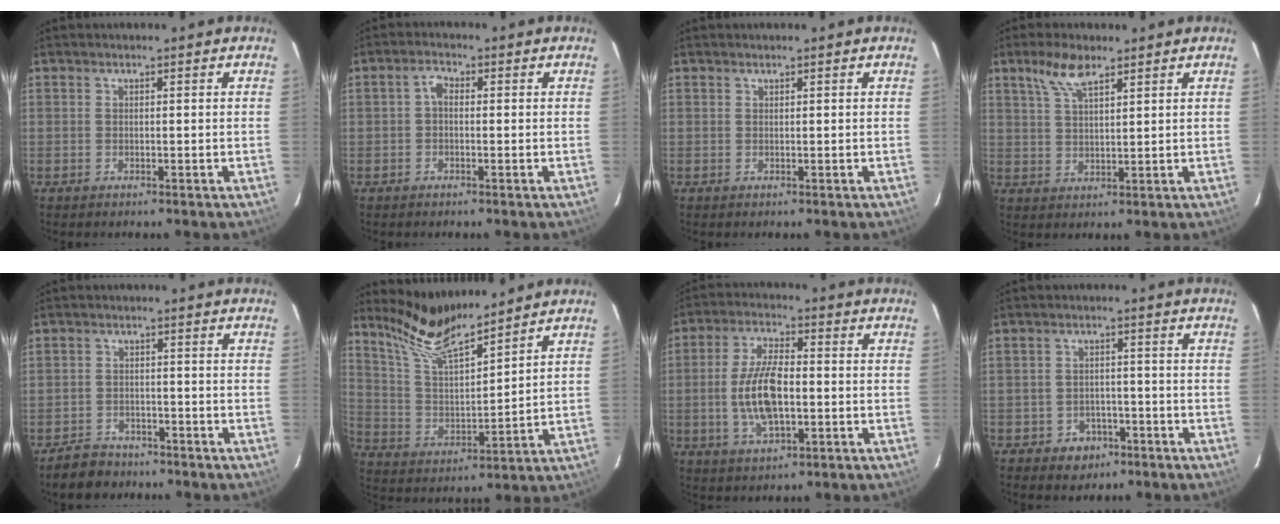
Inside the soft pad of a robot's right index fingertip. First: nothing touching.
{"total": 1.9, "force": [-0.3, 1.3, 1.4], "torque": [-0.029, 0.010, -0.008]}
{"total": 0.0}
{"total": 6.0, "force": [4.0, 2.2, 3.9], "torque": [-0.076, 0.011, 0.081]}
{"total": 5.3, "force": [-4.2, 3.2, 0.6], "torque": [-0.031, 0.017, -0.066]}
{"total": 12.0, "force": [10.6, 1.6, 5.5], "torque": [-0.109, -0.007, 0.208]}
{"total": 11.0, "force": [-1.5, 4.8, 9.8], "torque": [-0.198, 0.003, -0.027]}
{"total": 5.1, "force": [-2.9, 4.1, 0.9], "torque": [-0.032, 0.016, -0.031]}